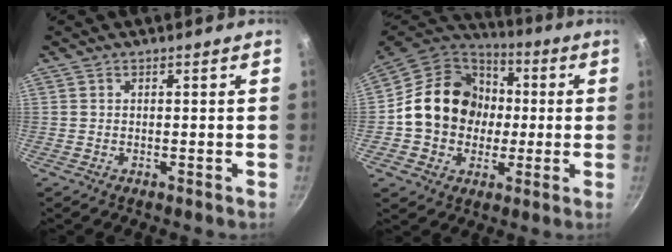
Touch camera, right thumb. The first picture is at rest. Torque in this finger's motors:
{"motor_torque": [1.11, 2.83, 0.79, -0.87, 0.12]}